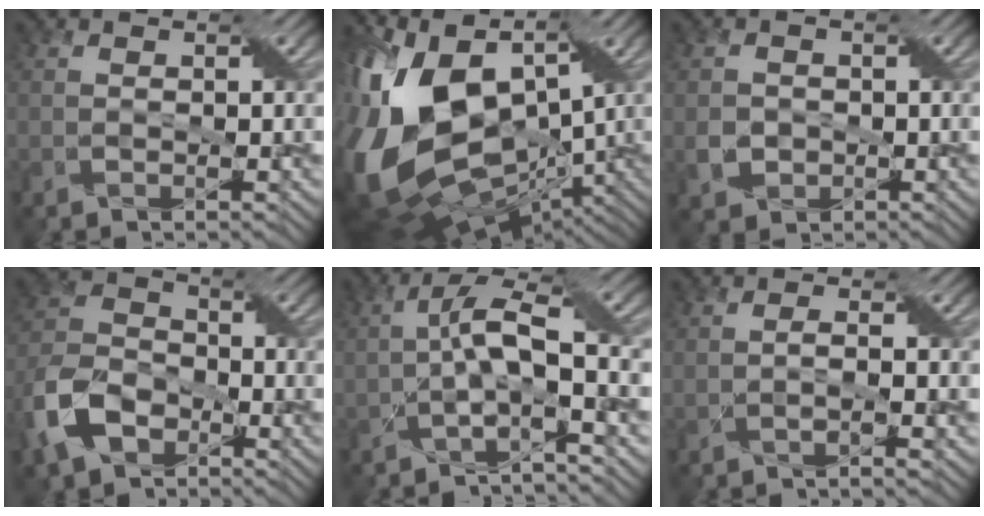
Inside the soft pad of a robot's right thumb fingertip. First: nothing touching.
{"total": 20.5, "force": [-0.3, 12.8, 16.0], "torque": [-0.361, -0.029, 0.015]}
{"total": 2.3, "force": [-0.8, 2.1, 0.5], "torque": [-0.012, -0.006, -0.018]}
{"total": 9.0, "force": [-5.1, 5.7, 4.8], "torque": [-0.123, -0.008, -0.123]}
{"total": 7.3, "force": [-1.5, 1.8, 6.9], "torque": [-0.132, 0.015, -0.040]}
{"total": 1.4, "force": [-0.9, -0.4, 0.9], "torque": [-0.018, 0.004, -0.023]}